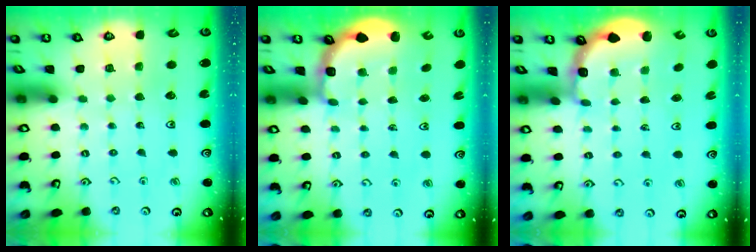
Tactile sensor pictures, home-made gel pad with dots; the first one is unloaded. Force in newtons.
{"total": 2.7, "press": 2.1, "slide": 1.7}
{"total": 2.0, "press": 1.6, "slide": 1.1}